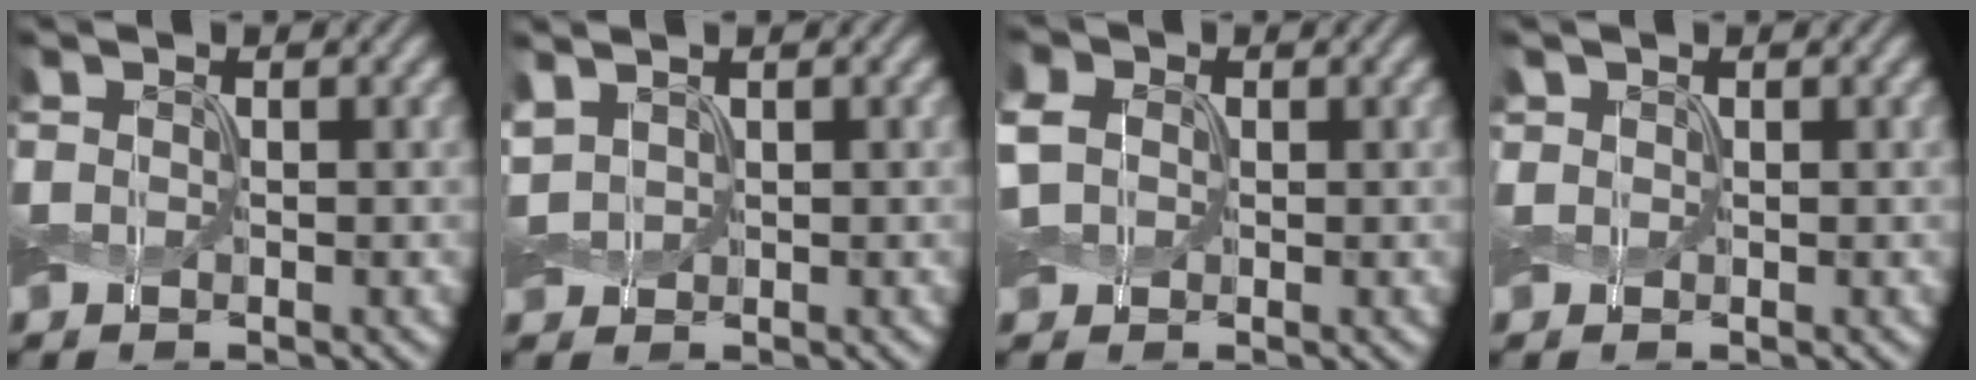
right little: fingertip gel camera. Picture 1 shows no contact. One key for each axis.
{"total": 1.9, "fx": 0.9, "fy": 1.2, "fz": 1.1, "tx": -0.033, "ty": 0.008, "tz": 0.020}
{"total": 3.6, "fx": 0.6, "fy": 2.9, "fz": 2.0, "tx": -0.075, "ty": 0.015, "tz": 0.006}
{"total": 0.7, "fx": 0.5, "fy": 0.5, "fz": 0.1, "tx": -0.002, "ty": 0.002, "tz": 0.009}